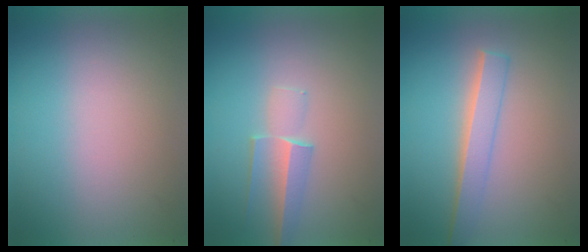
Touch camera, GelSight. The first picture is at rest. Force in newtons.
{"total": 1.8}
{"total": 2.2}